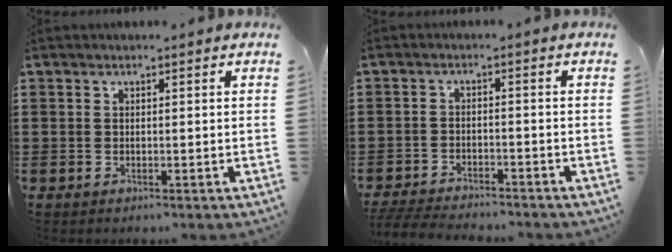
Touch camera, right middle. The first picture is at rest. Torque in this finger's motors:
{"motor_torque": [0.48, 0.04, 0.03, 0.06]}